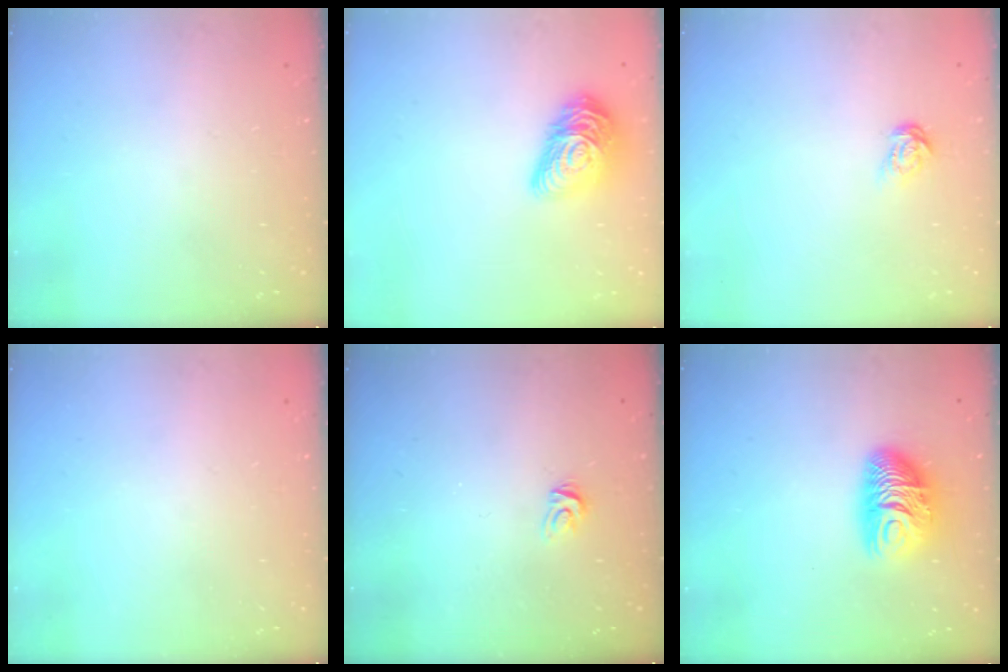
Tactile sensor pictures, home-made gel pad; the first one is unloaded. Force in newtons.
{"total": 16.0, "press": 16.0, "slide": 0.6}
{"total": 4.3, "press": 4.3, "slide": 0.4}
{"total": 0.0}
{"total": 4.3, "press": 4.3, "slide": 0.2}
{"total": 10.2, "press": 10.1, "slide": 0.6}